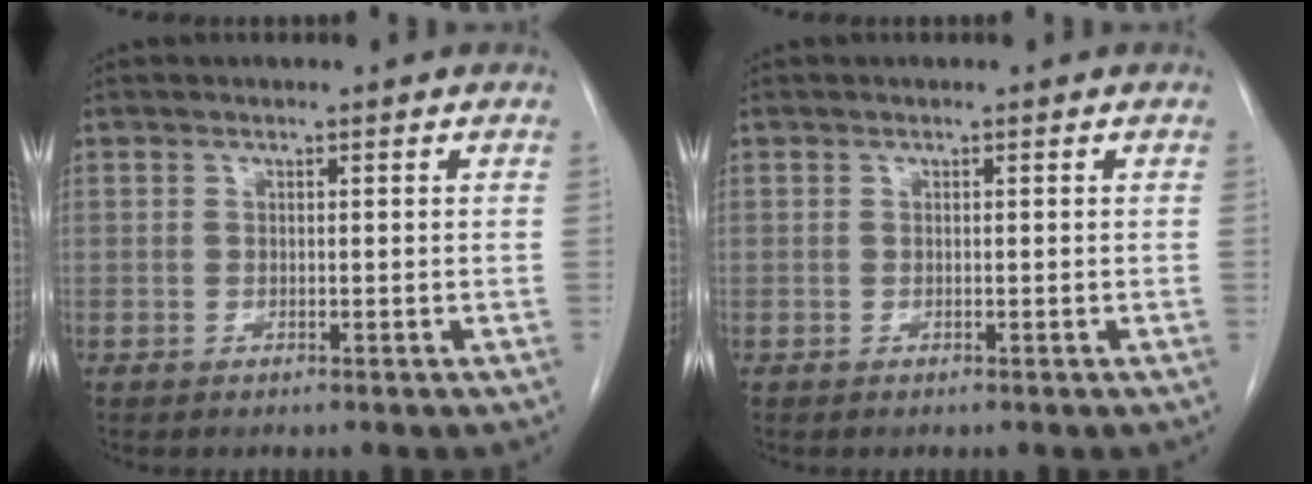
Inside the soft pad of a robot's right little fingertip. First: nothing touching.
{"total": 0.0}